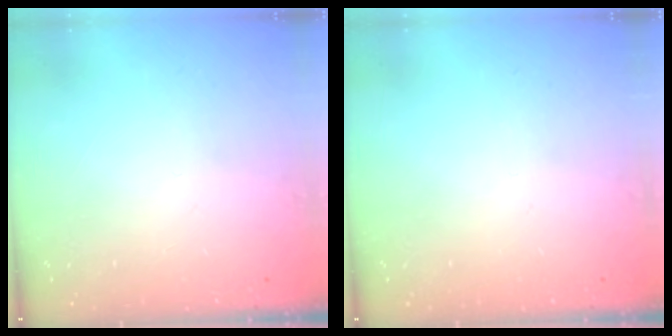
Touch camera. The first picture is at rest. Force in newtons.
{"total": 0.0}